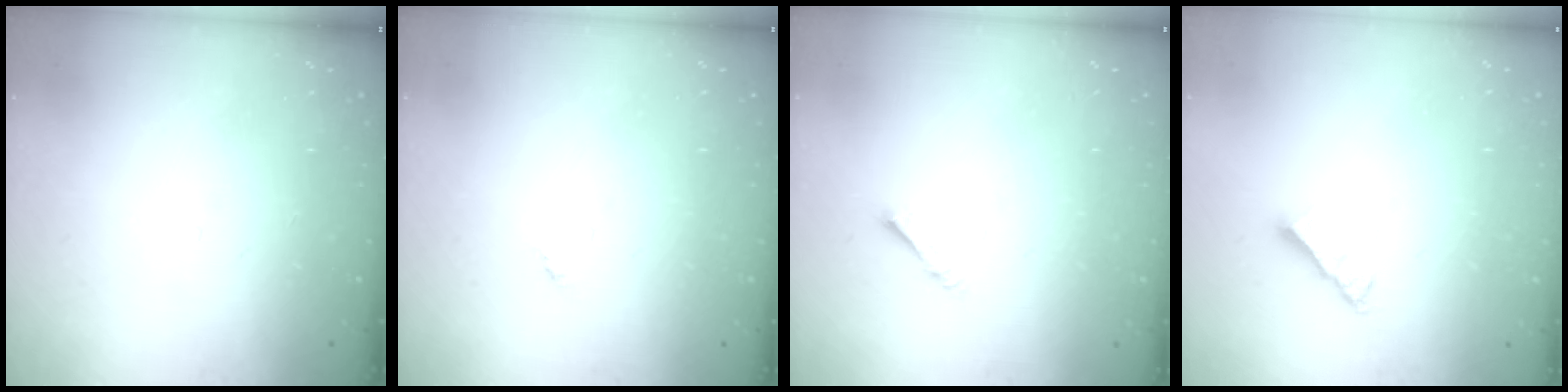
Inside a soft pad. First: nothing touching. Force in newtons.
{"total": 0.0}
{"total": 1.8, "press": 1.8, "slide": 0.1}
{"total": 4.8, "press": 4.8, "slide": 0.5}